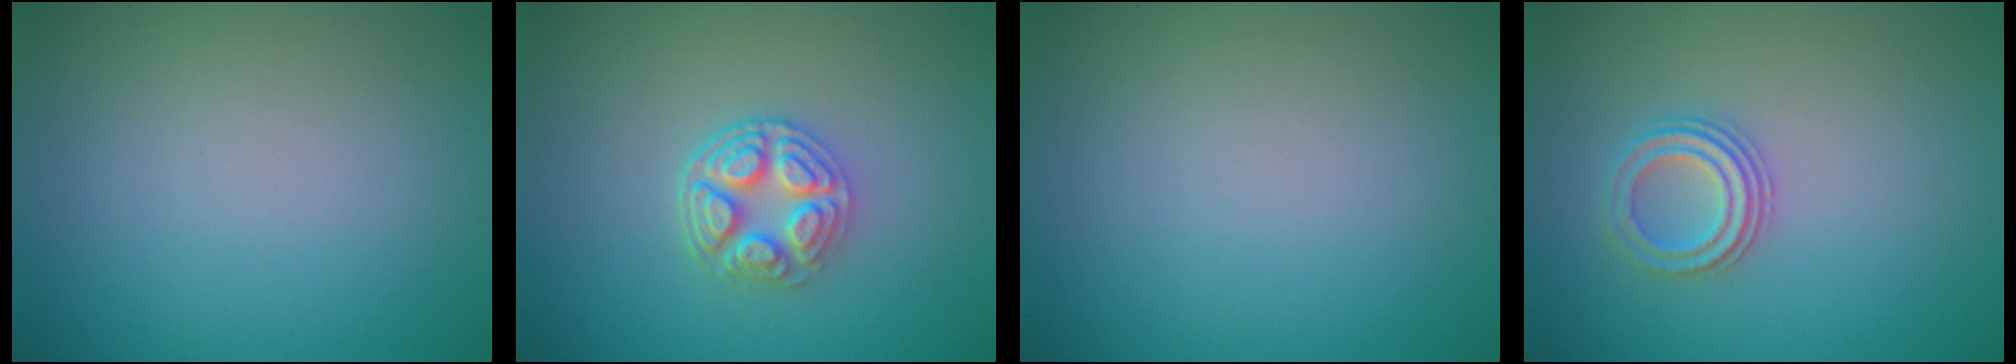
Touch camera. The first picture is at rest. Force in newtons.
{"total": 4.1, "press": 3.4, "slide": 2.3}
{"total": 0.0}
{"total": 2.6, "press": 2.3, "slide": 1.2}